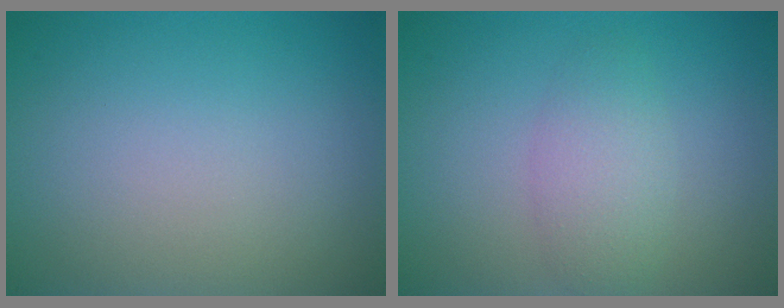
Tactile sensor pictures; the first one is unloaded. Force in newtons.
{"total": 2.7, "press": 2.7, "slide": 0.1}